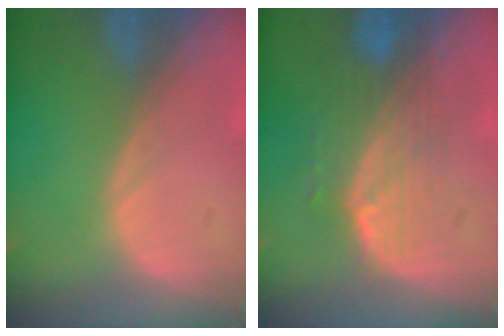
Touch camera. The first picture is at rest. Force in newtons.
{"total": 7.5, "press": 6.7, "slide": 3.3}